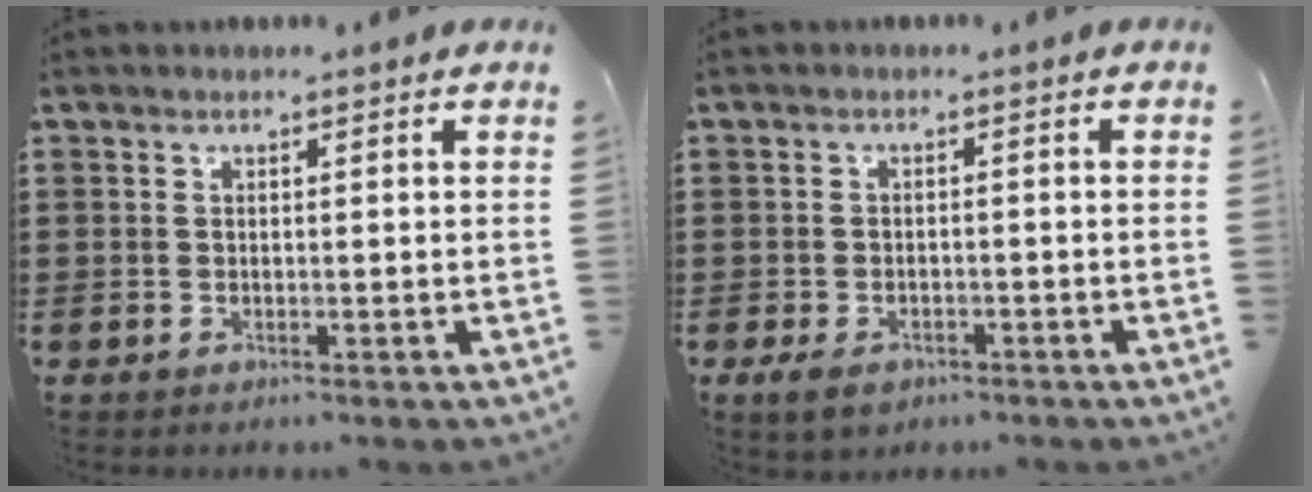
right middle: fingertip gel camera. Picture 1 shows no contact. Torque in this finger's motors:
{"motor_torque": [0.94, -0.46, 0.05, 0.06]}